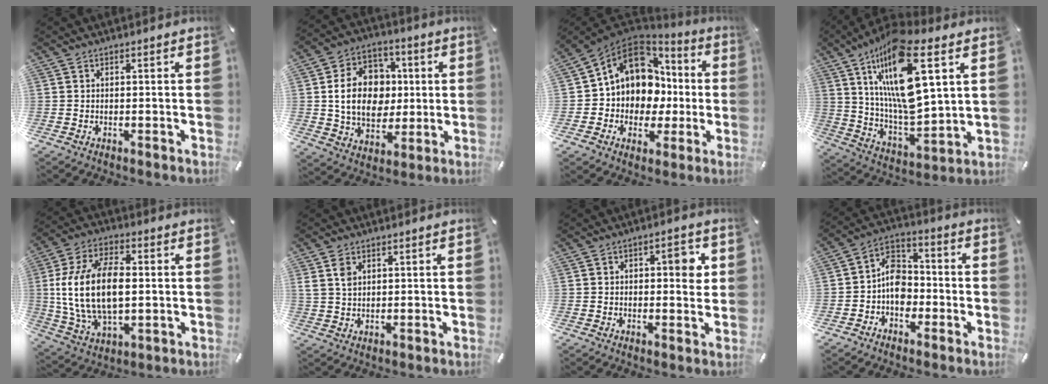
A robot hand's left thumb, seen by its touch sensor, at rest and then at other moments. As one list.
[{"total": 14.9, "force": [1.0, 12.4, 8.2], "torque": [-0.152, 0.015, 0.023]}, {"total": 12.4, "force": [2.7, 11.1, 4.7], "torque": [-0.102, -0.022, 0.060]}, {"total": 21.7, "force": [10.2, 7.9, 17.5], "torque": [-0.346, -0.056, 0.160]}, {"total": 18.0, "force": [1.1, 11.1, 14.2], "torque": [-0.310, 0.001, 0.017]}, {"total": 3.5, "force": [1.6, 2.1, 2.3], "torque": [-0.058, 0.001, 0.025]}, {"total": 5.5, "force": [1.0, 3.1, 4.4], "torque": [-0.048, -0.004, 0.005]}, {"total": 8.4, "force": [-2.3, 6.7, 4.5], "torque": [-0.087, 0.021, -0.041]}]